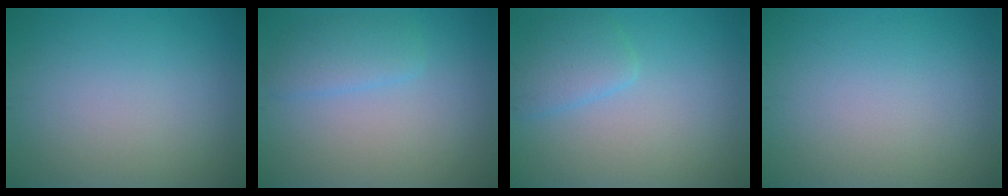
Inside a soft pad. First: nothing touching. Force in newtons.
{"total": 2.4, "press": 2.3, "slide": 0.1}
{"total": 2.6, "press": 2.6, "slide": 0.2}
{"total": 0.0}